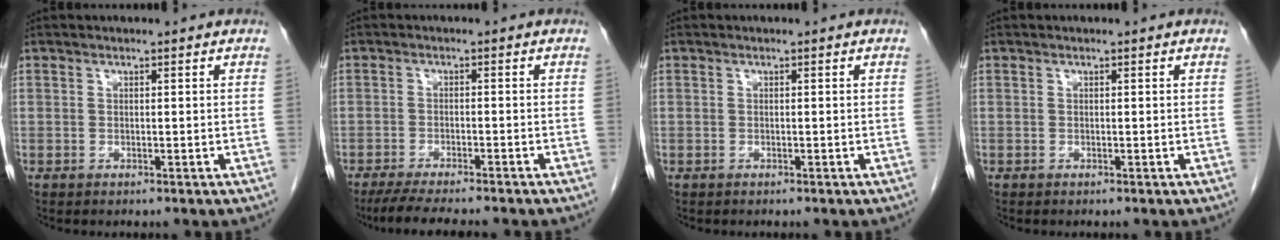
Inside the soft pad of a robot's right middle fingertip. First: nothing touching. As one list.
[{"total": 8.6, "force": [-7.3, 0.6, 4.4], "torque": [-0.061, -0.017, -0.115]}, {"total": 0.0}, {"total": 0.0}]